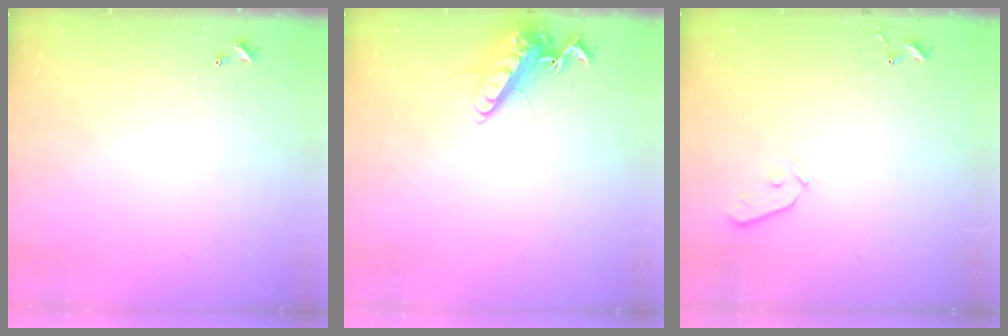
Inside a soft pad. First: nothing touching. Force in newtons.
{"total": 14.3, "press": 14.1, "slide": 2.1}
{"total": 4.4, "press": 4.3, "slide": 0.6}